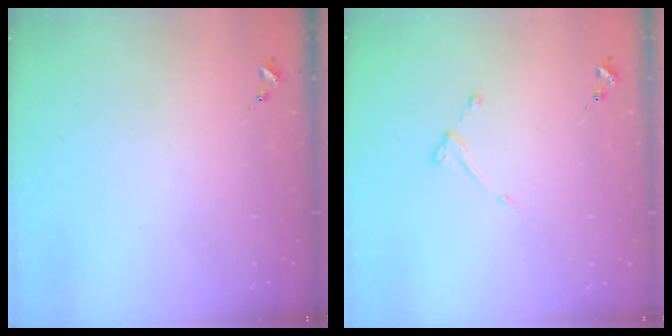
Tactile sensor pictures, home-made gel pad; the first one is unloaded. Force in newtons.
{"total": 3.9, "press": 3.9, "slide": 0.3}